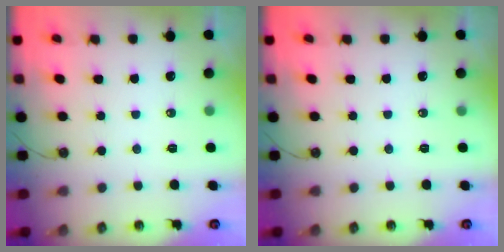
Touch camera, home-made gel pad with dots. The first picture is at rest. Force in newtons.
{"total": 0.0}